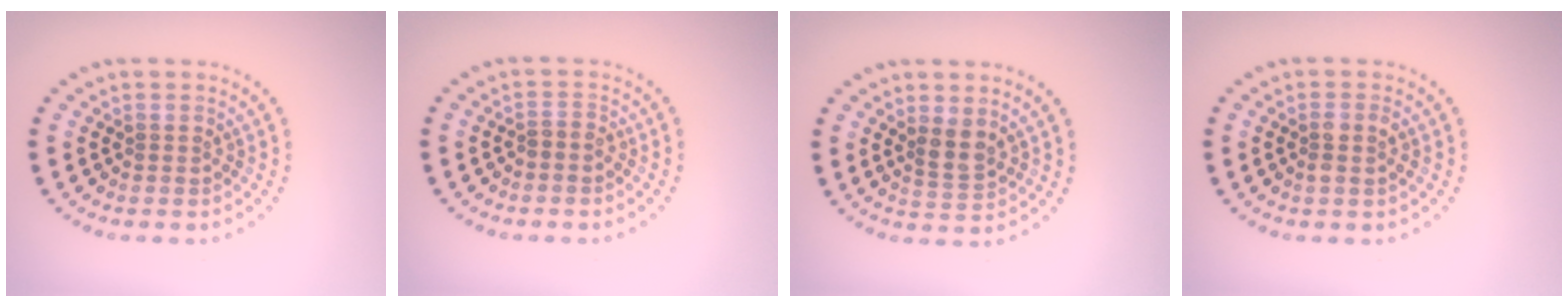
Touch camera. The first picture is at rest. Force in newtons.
{"total": 0.9, "press": 0.5, "slide": 0.8}
{"total": 2.0, "press": 1.7, "slide": 1.0}
{"total": 1.5, "press": 1.4, "slide": 0.5}